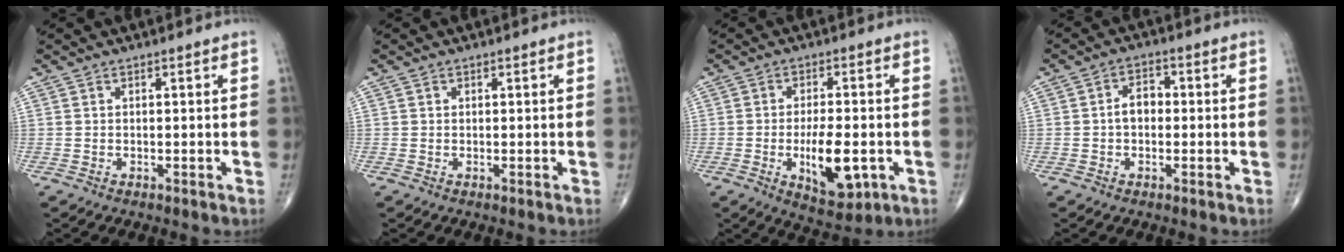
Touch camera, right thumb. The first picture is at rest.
{"total": 0.0}
{"total": 10.6, "force": [-2.6, 4.4, 9.3], "torque": [-0.137, -0.003, -0.033]}
{"total": 4.0, "force": [-0.3, 2.8, 2.9], "torque": [-0.039, 0.019, -0.013]}